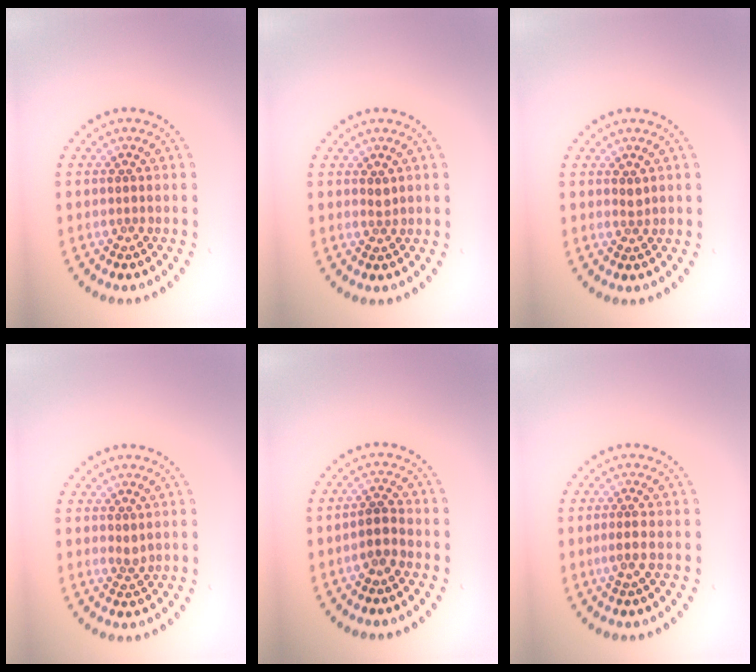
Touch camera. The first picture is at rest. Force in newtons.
{"total": 0.8, "press": 0.5, "slide": 0.6}
{"total": 0.8, "press": 0.5, "slide": 0.6}
{"total": 0.9, "press": 0.7, "slide": 0.5}
{"total": 1.8, "press": 1.5, "slide": 1.0}
{"total": 1.4, "press": 1.1, "slide": 0.8}